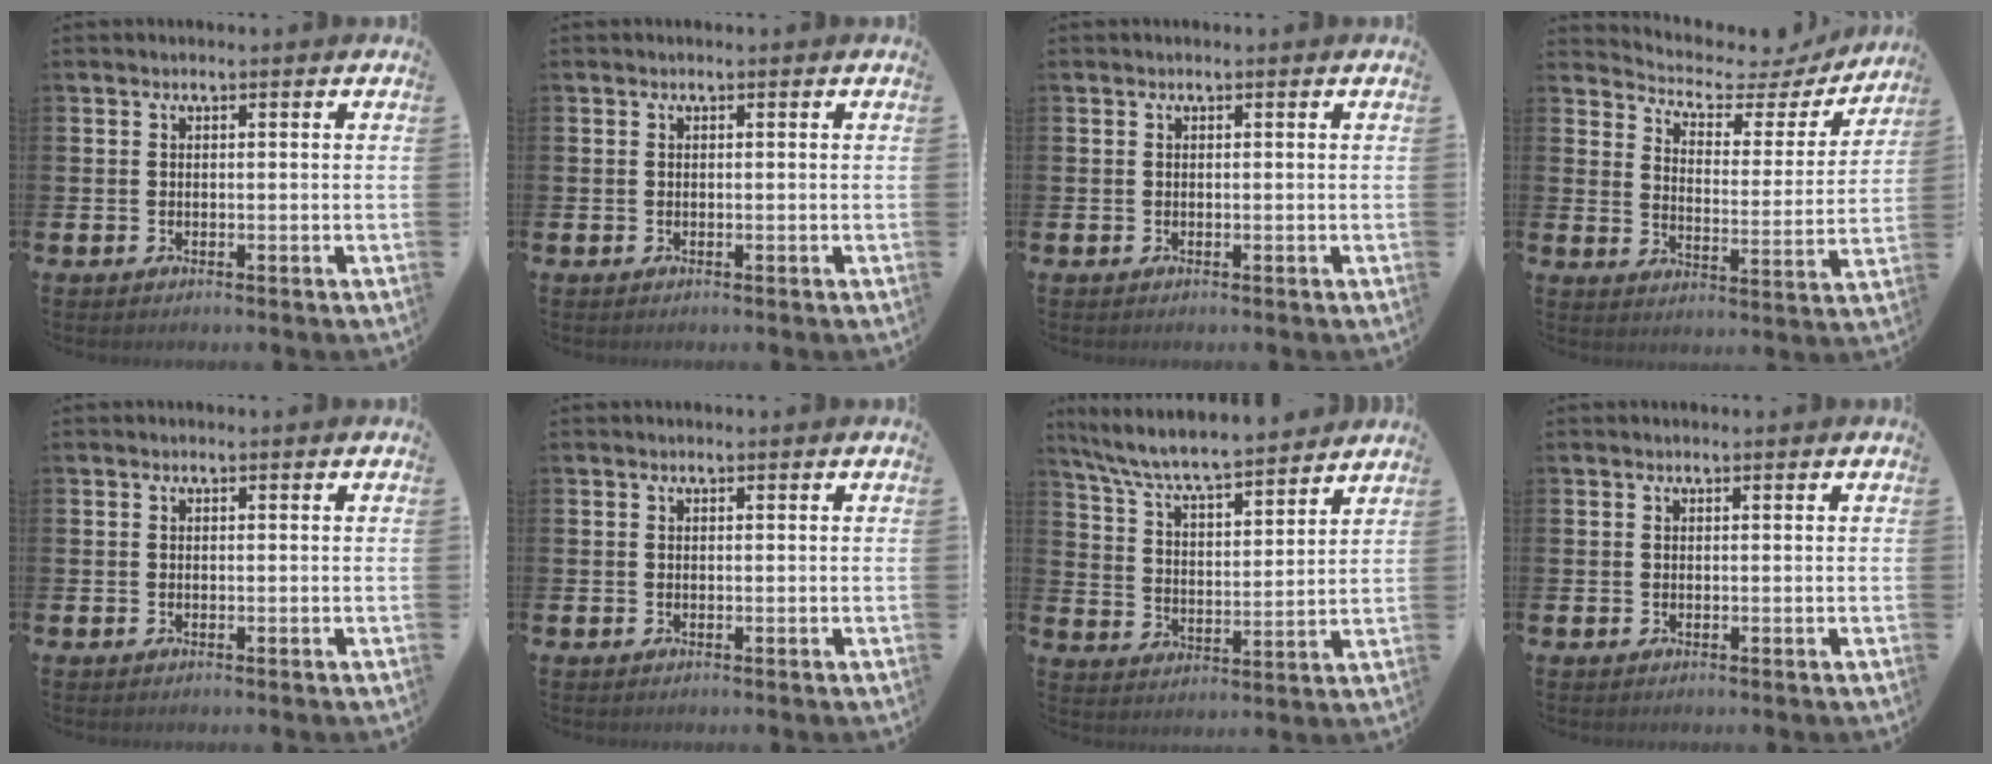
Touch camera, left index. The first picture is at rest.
{"total": 0.0}
{"total": 0.0}
{"total": 4.9, "force": [4.4, 1.9, 1.1], "torque": [-0.055, -0.035, 0.068]}
{"total": 0.0}
{"total": 0.0}
{"total": 7.6, "force": [7.3, 0.6, 2.2], "torque": [-0.078, -0.055, 0.125]}
{"total": 0.0}